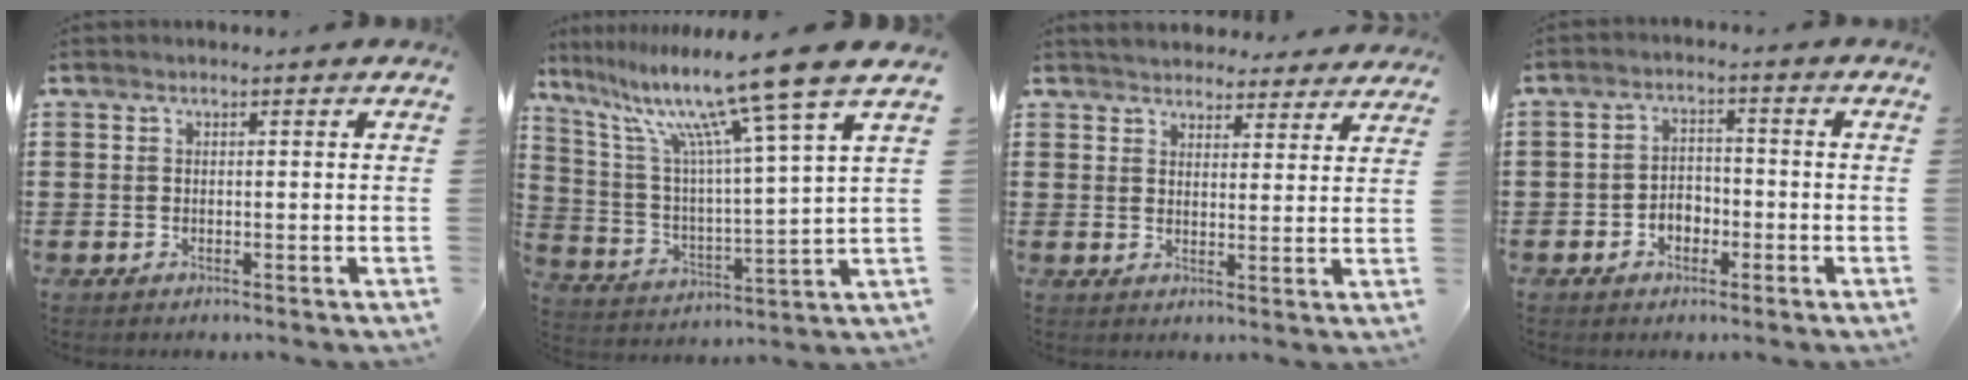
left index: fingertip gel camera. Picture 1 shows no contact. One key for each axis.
{"total": 13.7, "fx": 10.4, "fy": -0.3, "fz": 8.8, "tx": -0.194, "ty": -0.069, "tz": 0.161}
{"total": 3.5, "fx": 3.4, "fy": 0.5, "fz": 0.1, "tx": -0.014, "ty": -0.013, "tz": 0.062}
{"total": 2.9, "fx": -1.7, "fy": 1.9, "fz": 1.4, "tx": -0.029, "ty": 0.007, "tz": -0.037}